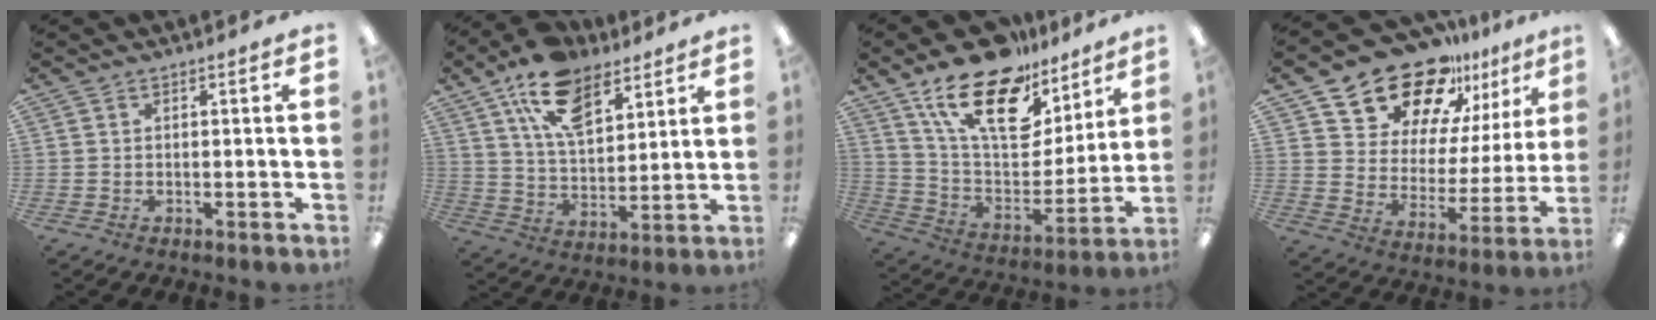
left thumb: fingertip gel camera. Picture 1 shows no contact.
{"total": 15.3, "force": [9.7, 8.0, 8.7], "torque": [-0.152, -0.035, 0.177]}
{"total": 21.1, "force": [13.8, 10.5, 12.1], "torque": [-0.204, -0.086, 0.245]}
{"total": 20.1, "force": [16.6, 9.2, 6.6], "torque": [-0.115, -0.125, 0.296]}